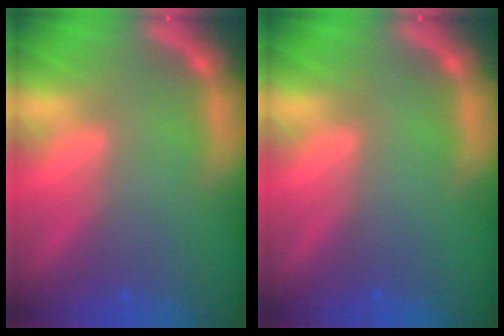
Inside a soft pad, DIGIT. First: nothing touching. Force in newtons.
{"total": 0.0}